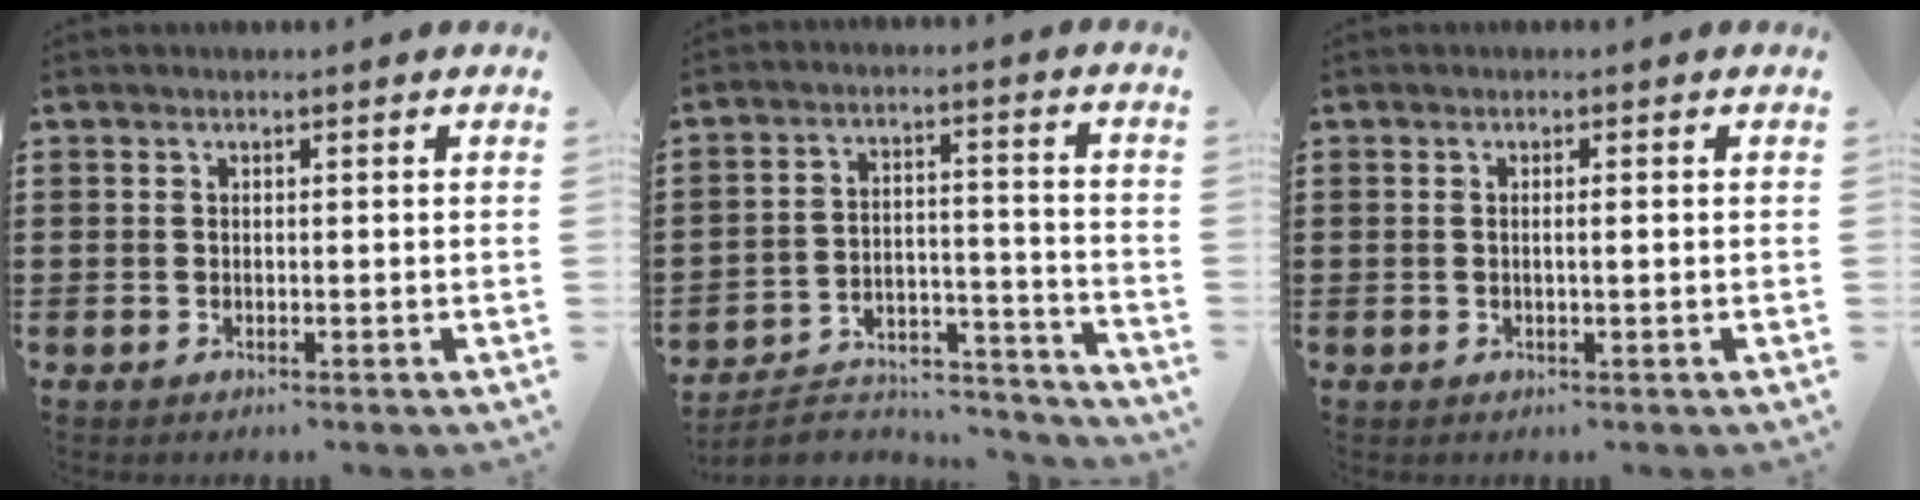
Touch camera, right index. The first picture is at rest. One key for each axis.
{"total": 5.8, "fx": -5.4, "fy": 1.7, "fz": 1.3, "tx": -0.025, "ty": 0.011, "tz": -0.107}
{"total": 0.9, "fx": -0.1, "fy": 0.0, "fz": 0.9, "tx": -0.017, "ty": -0.003, "tz": -0.002}